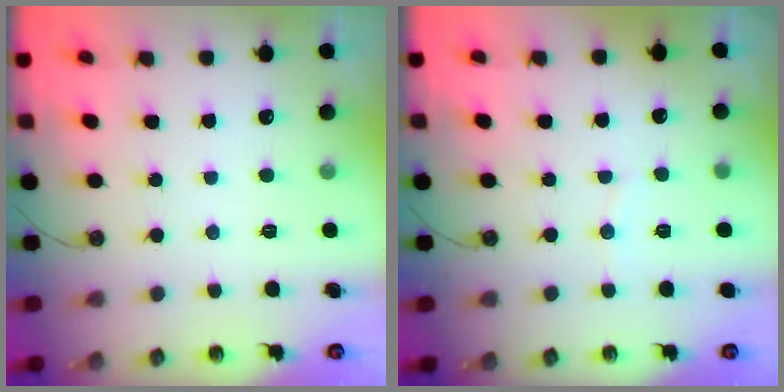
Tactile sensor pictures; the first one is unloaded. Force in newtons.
{"total": 3.0, "press": 2.9, "slide": 0.7}